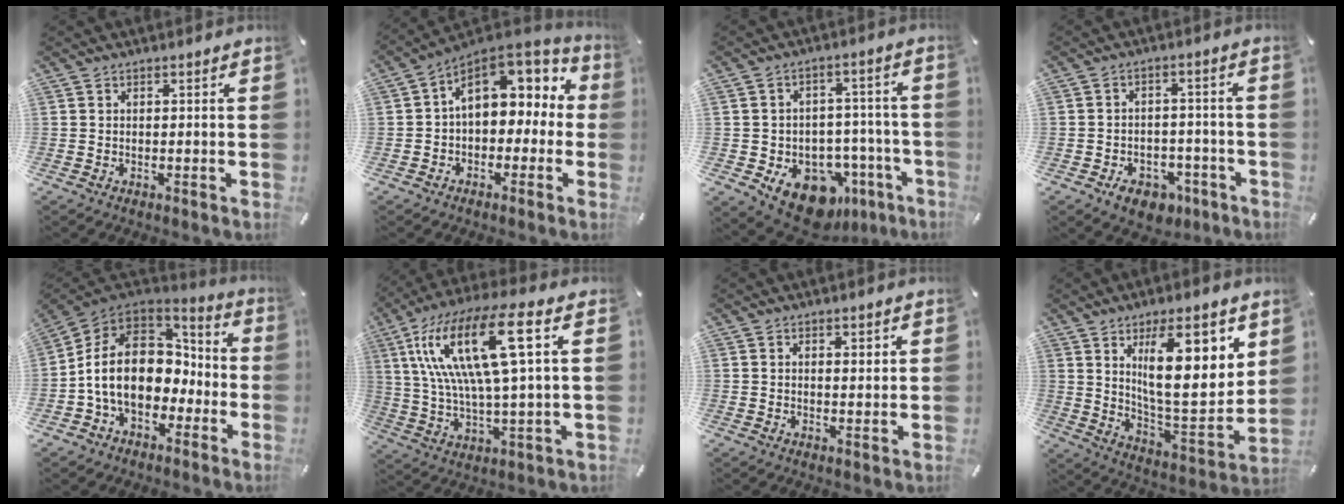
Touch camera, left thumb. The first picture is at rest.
{"total": 11.6, "force": [4.7, 7.9, 7.1], "torque": [-0.103, -0.027, 0.086]}
{"total": 14.4, "force": [-8.0, 9.4, 7.3], "torque": [-0.078, 0.049, -0.121]}
{"total": 7.6, "force": [-4.3, 5.3, 3.4], "torque": [-0.059, 0.031, -0.071]}
{"total": 16.3, "force": [-1.4, 12.7, 10.1], "torque": [-0.204, 0.011, -0.022]}
{"total": 19.3, "force": [6.4, 4.9, 17.5], "torque": [-0.374, -0.010, 0.091]}
{"total": 1.7, "force": [1.3, 0.7, 0.9], "torque": [-0.010, -0.006, 0.022]}
{"total": 19.1, "force": [8.4, 6.7, 15.8], "torque": [-0.244, -0.052, 0.128]}